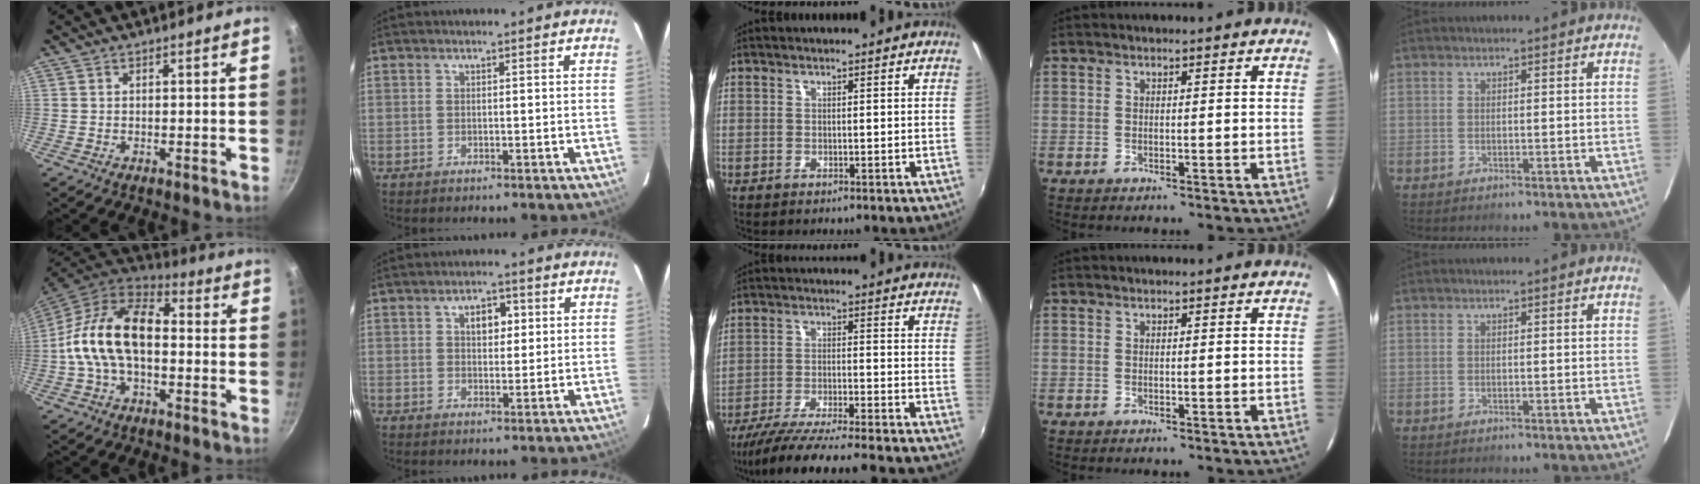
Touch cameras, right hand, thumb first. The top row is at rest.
{"thumb": {"total": 16.9, "force": [-1.1, 10.1, 13.5], "torque": [-0.222, 0.038, -0.040]}, "index": {"total": 4.2, "force": [1.3, 2.8, 2.9], "torque": [-0.042, 0.014, 0.022]}, "middle": {"total": 20.9, "force": [-18.9, -0.5, 8.9], "torque": [-0.162, -0.048, -0.286]}}